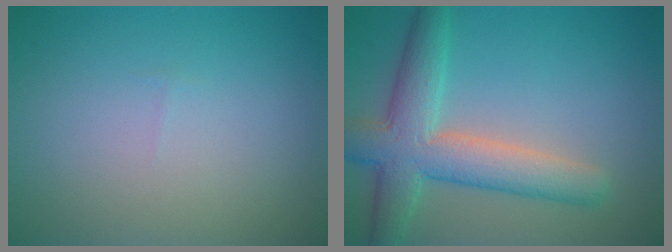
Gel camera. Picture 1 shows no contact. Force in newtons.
{"total": 6.5, "press": 6.5, "slide": 0.3}